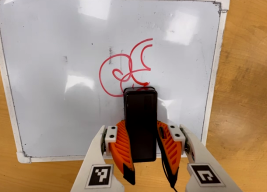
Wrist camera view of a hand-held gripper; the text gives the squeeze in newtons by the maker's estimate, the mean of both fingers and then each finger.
{"total": 10.5, "left": 9.4, "right": 11.5}